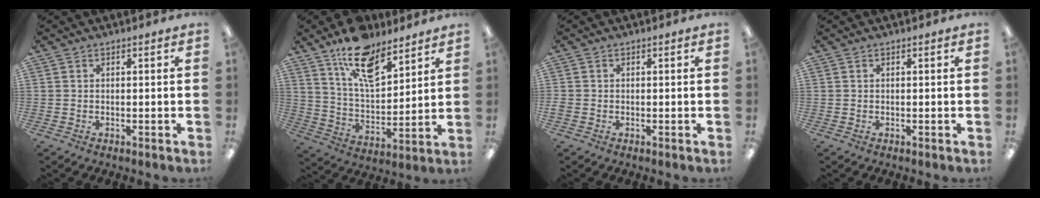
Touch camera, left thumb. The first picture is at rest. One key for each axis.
{"total": 14.7, "fx": 10.5, "fy": 6.5, "fz": 8.0, "tx": -0.135, "ty": -0.055, "tz": 0.187}
{"total": 0.9, "fx": -0.2, "fy": 0.8, "fz": 0.4, "tx": -0.005, "ty": 0.003, "tz": -0.004}
{"total": 0.0}